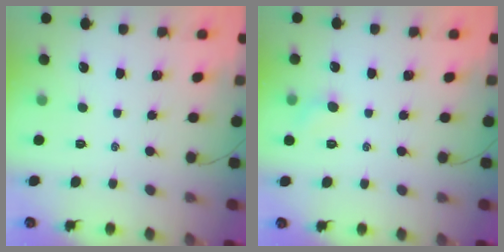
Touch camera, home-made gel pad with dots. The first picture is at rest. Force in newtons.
{"total": 5.2, "press": 4.9, "slide": 1.8}